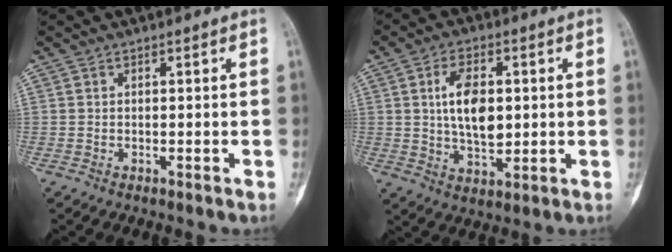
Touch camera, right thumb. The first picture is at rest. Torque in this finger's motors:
{"motor_torque": [0.65, 1.75, 0.32, -0.16, 0.33]}